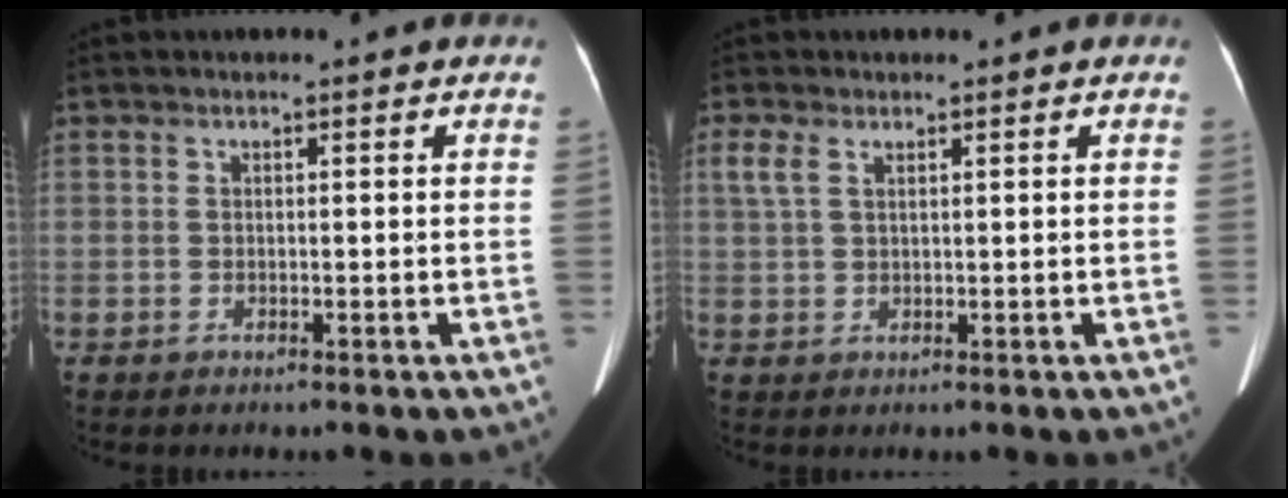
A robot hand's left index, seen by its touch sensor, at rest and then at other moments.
{"total": 2.6, "force": [1.3, 1.2, 1.9], "torque": [-0.053, 0.020, 0.035]}